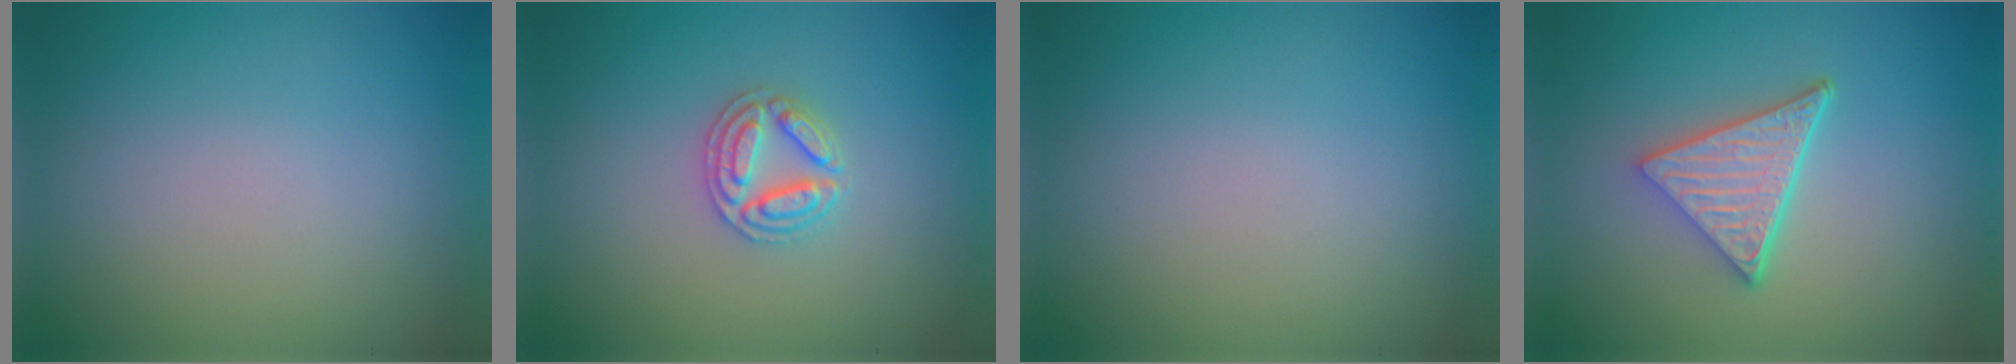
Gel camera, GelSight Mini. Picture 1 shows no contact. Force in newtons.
{"total": 2.8, "press": 2.7, "slide": 0.5}
{"total": 0.0}
{"total": 5.2, "press": 3.7, "slide": 3.6}